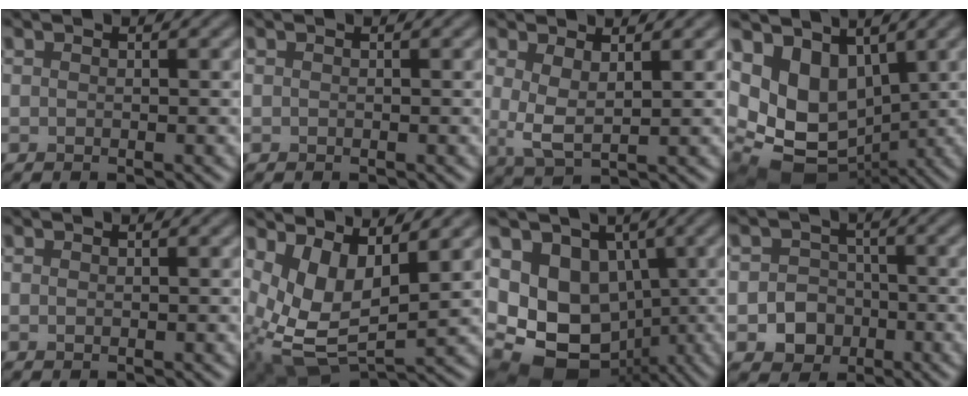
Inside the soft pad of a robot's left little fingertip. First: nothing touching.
{"total": 0.0}
{"total": 3.0, "force": [1.0, 1.0, 2.6], "torque": [-0.059, -0.007, 0.022]}
{"total": 9.7, "force": [0.9, 7.3, 6.3], "torque": [-0.119, -0.023, 0.041]}
{"total": 0.0}
{"total": 7.5, "force": [2.1, 3.9, 6.1], "torque": [-0.131, -0.017, 0.046]}
{"total": 12.2, "force": [-0.3, 10.0, 7.1], "torque": [-0.114, -0.011, -0.010]}
{"total": 3.4, "force": [-1.1, 2.9, 1.4], "torque": [-0.009, 0.000, -0.024]}